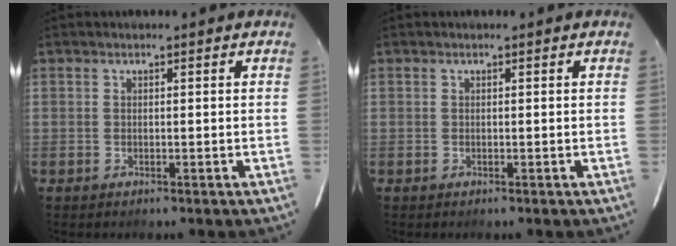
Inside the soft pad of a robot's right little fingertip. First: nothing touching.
{"total": 0.0}